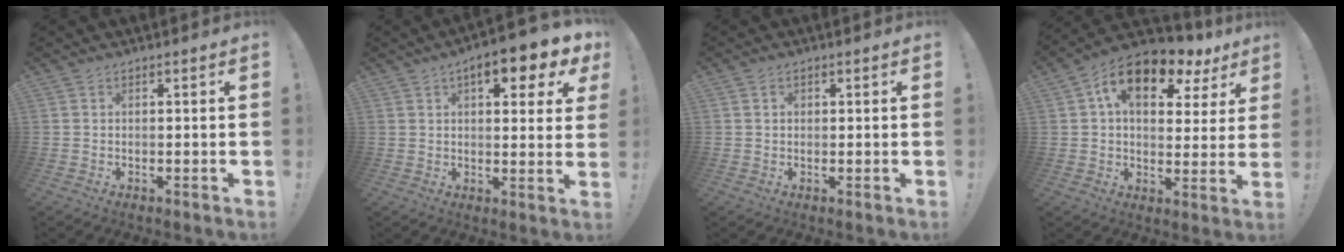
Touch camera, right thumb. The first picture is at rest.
{"total": 9.7, "force": [4.9, 3.4, 7.6], "torque": [-0.094, -0.021, 0.078]}
{"total": 1.3, "force": [0.4, 1.1, 0.7], "torque": [-0.008, 0.002, 0.007]}
{"total": 14.0, "force": [7.0, 7.8, 9.3], "torque": [-0.148, -0.030, 0.122]}